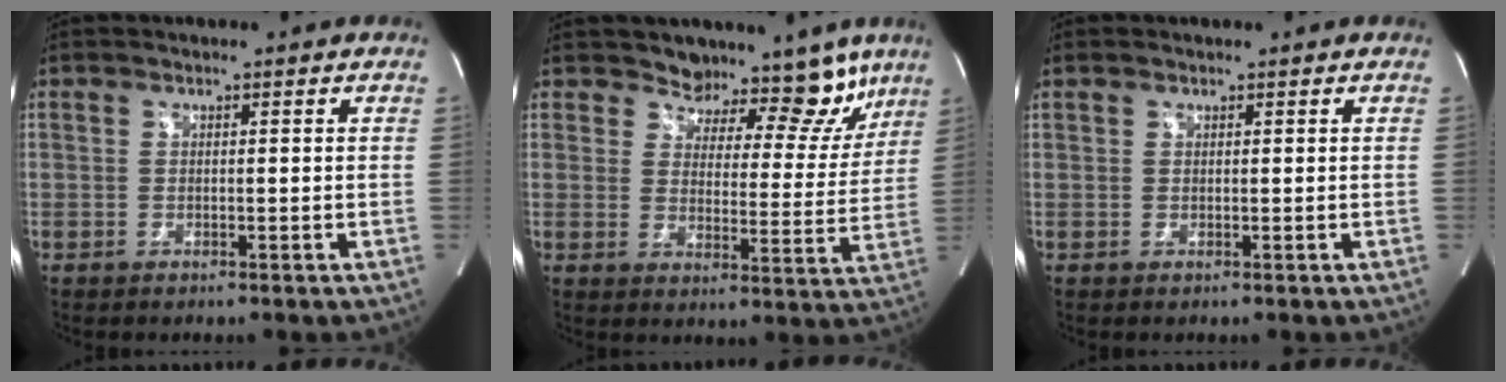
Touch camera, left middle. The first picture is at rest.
{"total": 10.9, "force": [9.2, 5.0, 3.1], "torque": [-0.008, -0.013, 0.099]}
{"total": 0.9, "force": [0.4, -0.4, -0.7], "torque": [0.004, 0.008, 0.015]}